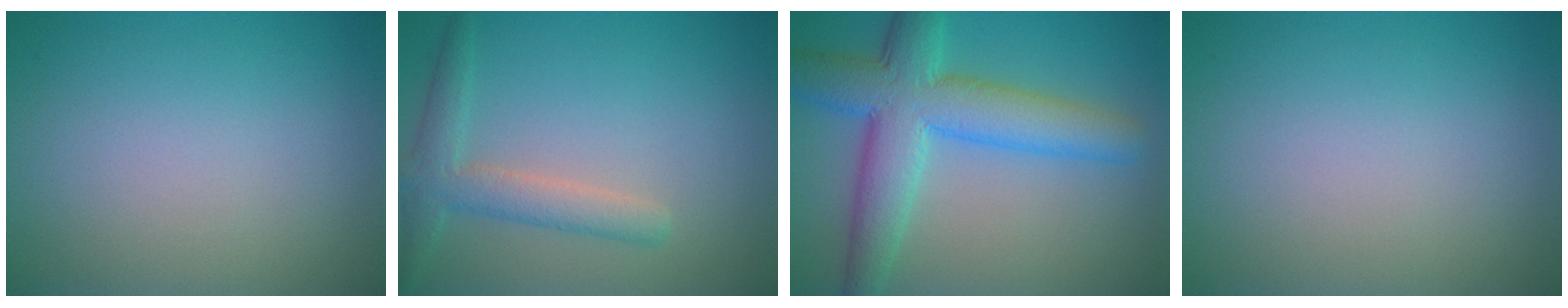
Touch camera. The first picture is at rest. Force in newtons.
{"total": 3.3, "press": 3.3, "slide": 0.1}
{"total": 8.2, "press": 8.2, "slide": 0.2}
{"total": 0.0}